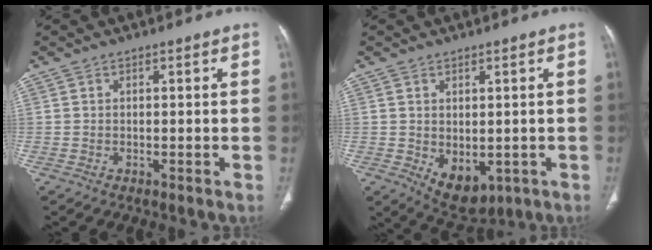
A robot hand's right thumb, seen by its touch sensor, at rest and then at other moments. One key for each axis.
{"total": 7.0, "fx": -1.4, "fy": 4.5, "fz": 5.2, "tx": -0.061, "ty": -0.004, "tz": 0.001}